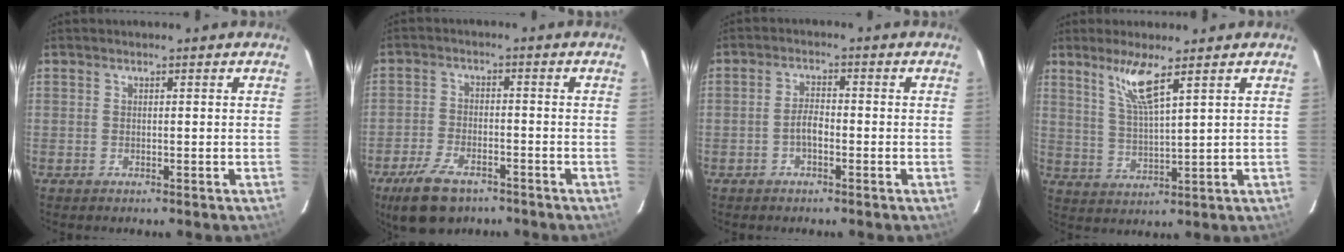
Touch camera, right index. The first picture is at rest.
{"total": 10.0, "force": [-6.8, 4.9, 5.5], "torque": [-0.138, -0.010, -0.123]}
{"total": 2.8, "force": [-1.3, 1.2, 2.1], "torque": [-0.046, 0.007, -0.025]}
{"total": 6.9, "force": [4.4, 0.1, 5.3], "torque": [-0.105, -0.007, 0.091]}